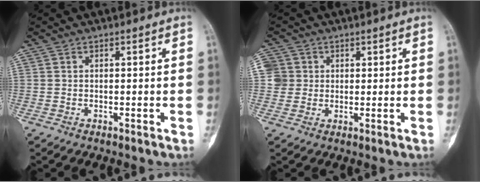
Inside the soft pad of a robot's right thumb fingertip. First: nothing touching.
{"total": 4.4, "force": [0.9, 4.3, 0.2], "torque": [0.035, 0.005, 0.013]}